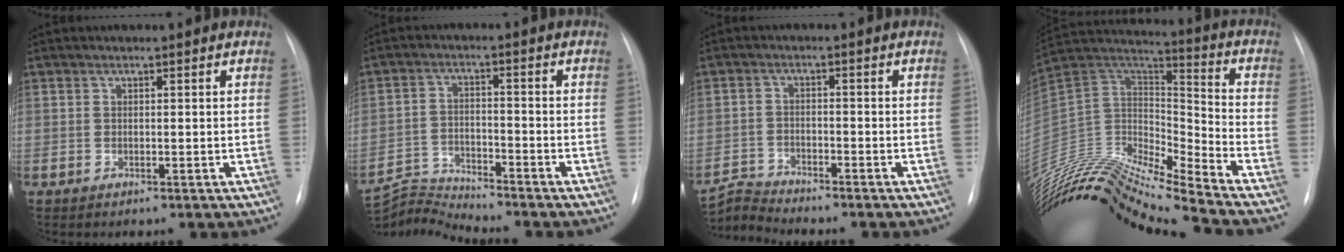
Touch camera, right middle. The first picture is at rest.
{"total": 7.2, "force": [-6.6, -2.3, -1.6], "torque": [0.015, 0.001, -0.125]}
{"total": 4.6, "force": [-4.3, -1.3, -1.1], "torque": [0.011, -0.010, -0.081]}
{"total": 22.7, "force": [-21.3, 0.0, 7.9], "torque": [-0.156, 0.032, -0.374]}